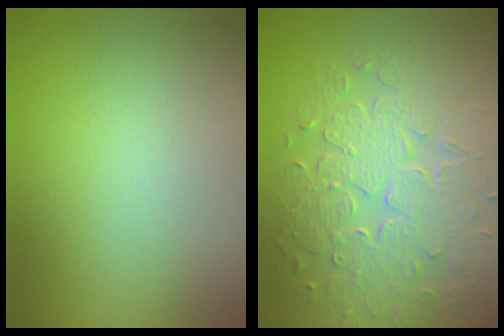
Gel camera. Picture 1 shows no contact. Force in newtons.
{"total": 8.3, "press": 5.9, "slide": 5.8}